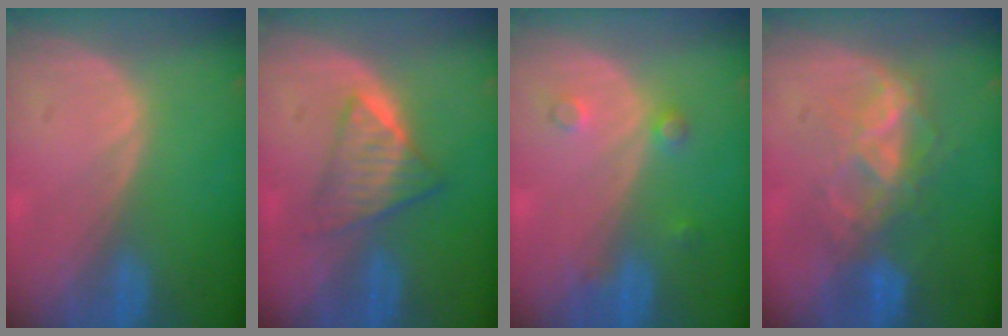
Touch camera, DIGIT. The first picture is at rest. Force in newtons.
{"total": 6.3, "press": 5.4, "slide": 3.1}
{"total": 2.3, "press": 2.3, "slide": 0.2}
{"total": 6.8, "press": 6.6, "slide": 1.6}